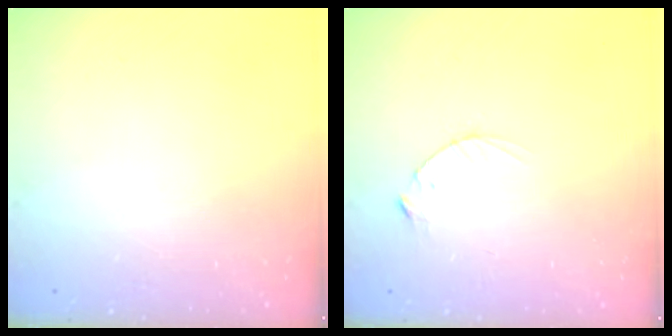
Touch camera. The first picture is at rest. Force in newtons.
{"total": 2.5, "press": 2.5, "slide": 0.4}